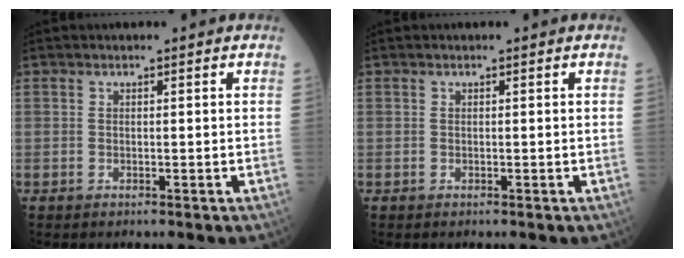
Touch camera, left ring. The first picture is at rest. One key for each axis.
{"total": 0.0}